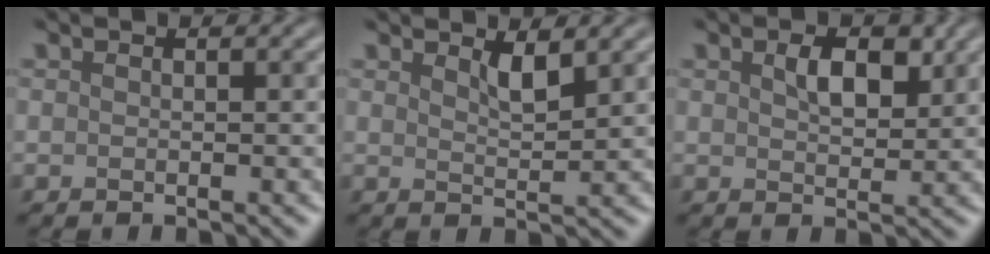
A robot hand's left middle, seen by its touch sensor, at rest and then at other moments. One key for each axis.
{"total": 2.0, "fx": 1.4, "fy": 0.5, "fz": 1.4, "tx": -0.024, "ty": -0.005, "tz": 0.024}
{"total": 2.9, "fx": 1.3, "fy": 1.5, "fz": 2.1, "tx": -0.038, "ty": 0.000, "tz": 0.025}